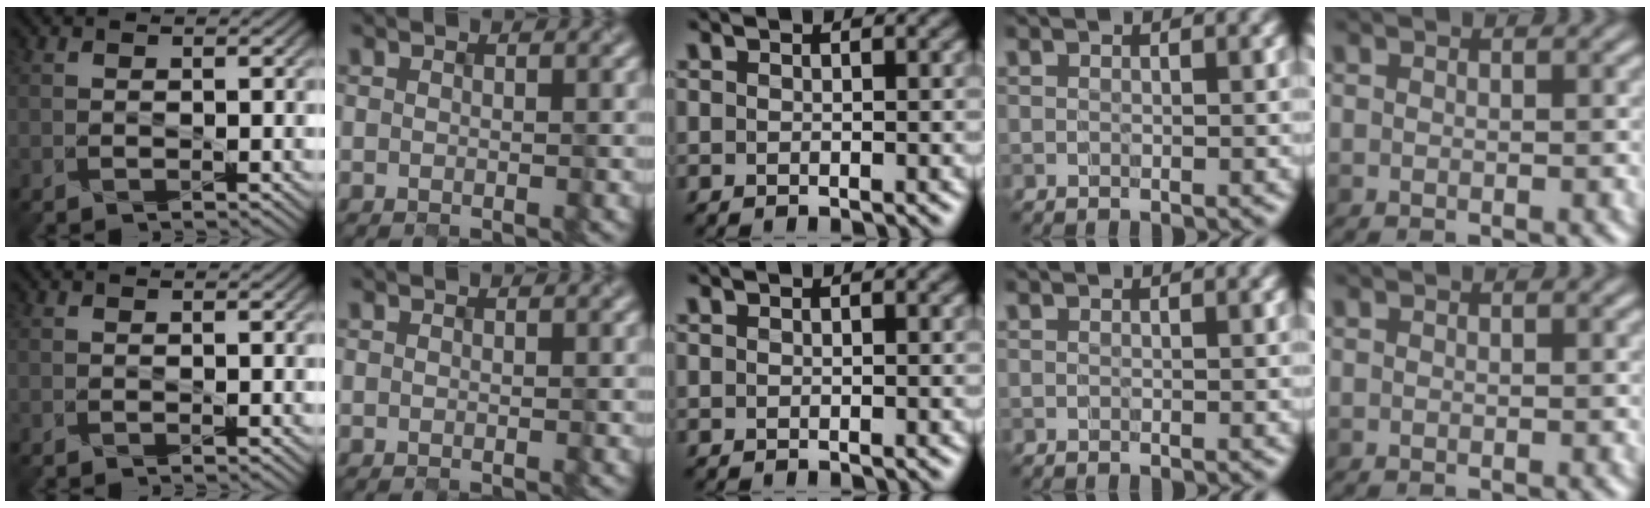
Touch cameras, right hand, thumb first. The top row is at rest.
{}